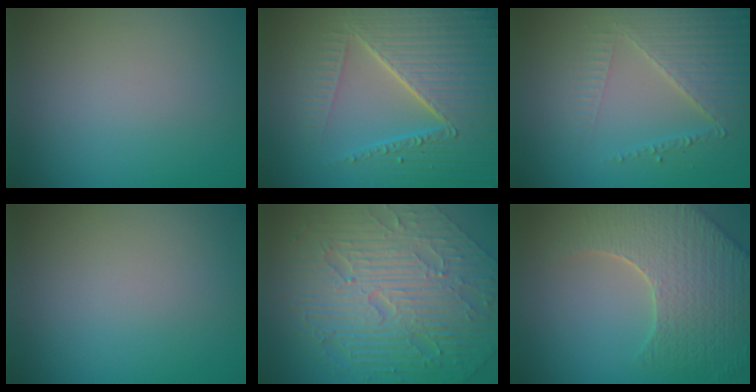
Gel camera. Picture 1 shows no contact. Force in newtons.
{"total": 8.5, "press": 5.9, "slide": 6.1}
{"total": 4.3, "press": 4.1, "slide": 1.3}
{"total": 0.0}
{"total": 11.3, "press": 7.6, "slide": 8.4}
{"total": 8.0, "press": 5.9, "slide": 5.4}